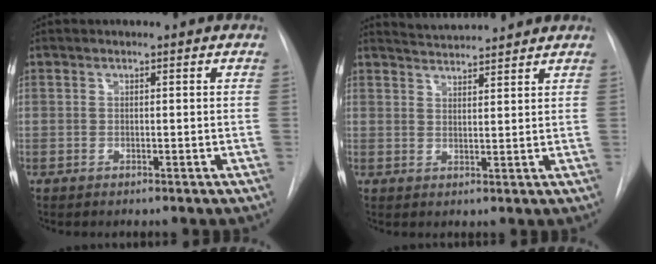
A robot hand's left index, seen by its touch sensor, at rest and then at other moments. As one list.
[{"total": 6.0, "force": [5.9, -0.1, 1.1], "torque": [-0.027, 0.021, 0.091]}]